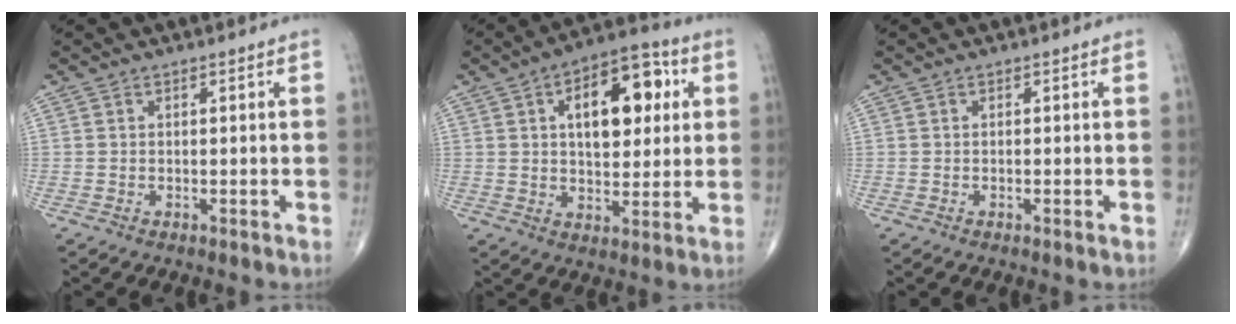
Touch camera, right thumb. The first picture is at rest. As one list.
[{"total": 15.7, "force": [4.2, 8.3, 12.7], "torque": [-0.146, 0.009, 0.058]}, {"total": 0.6, "force": [-0.2, 0.0, 0.5], "torque": [-0.012, -0.001, -0.003]}]